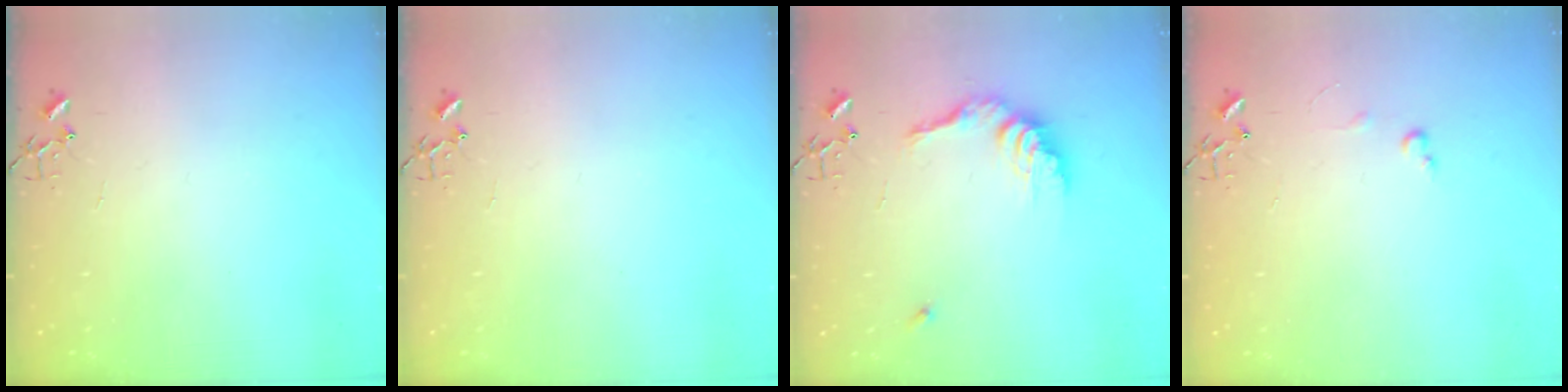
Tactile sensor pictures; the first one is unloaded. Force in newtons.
{"total": 0.0}
{"total": 13.3, "press": 13.2, "slide": 1.1}
{"total": 4.2, "press": 4.2, "slide": 0.6}